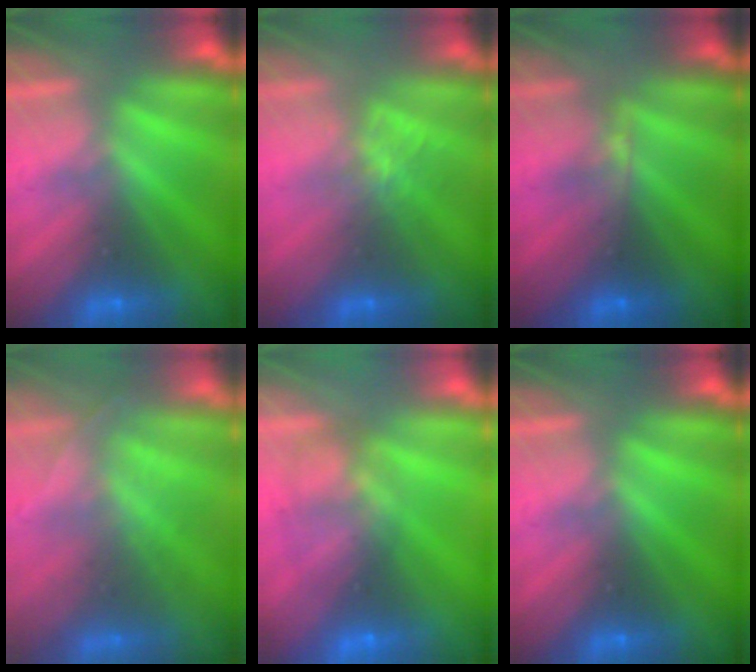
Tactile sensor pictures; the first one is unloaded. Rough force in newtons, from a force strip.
{"total": 1.4}
{"total": 2.8}
{"total": 1.7}
{"total": 7.0}
{"total": 0.0}